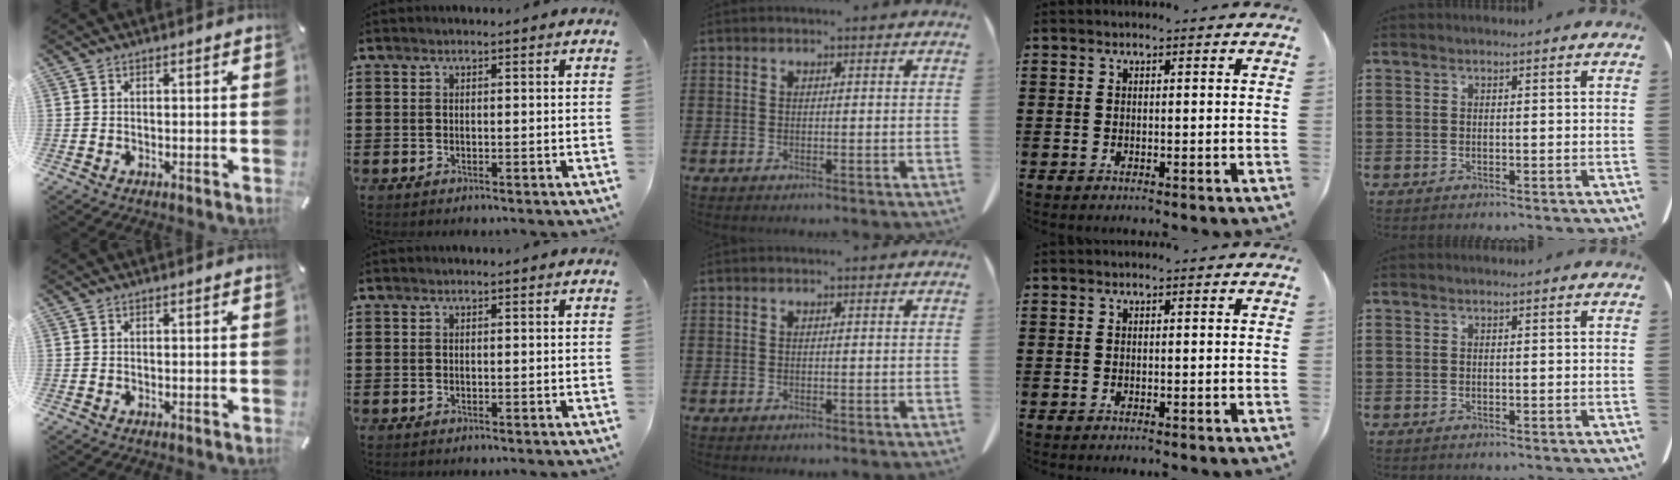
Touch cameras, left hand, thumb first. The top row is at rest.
{}